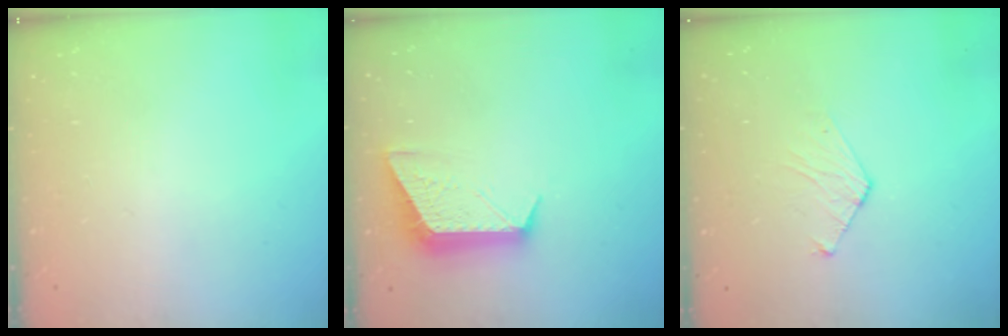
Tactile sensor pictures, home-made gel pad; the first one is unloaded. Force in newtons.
{"total": 10.0, "press": 10.0, "slide": 0.7}
{"total": 4.7, "press": 4.7, "slide": 0.4}